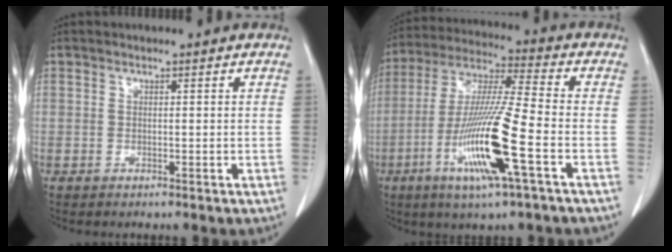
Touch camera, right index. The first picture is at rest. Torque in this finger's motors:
{"motor_torque": [2.14, 0.00, 0.60, 0.21]}